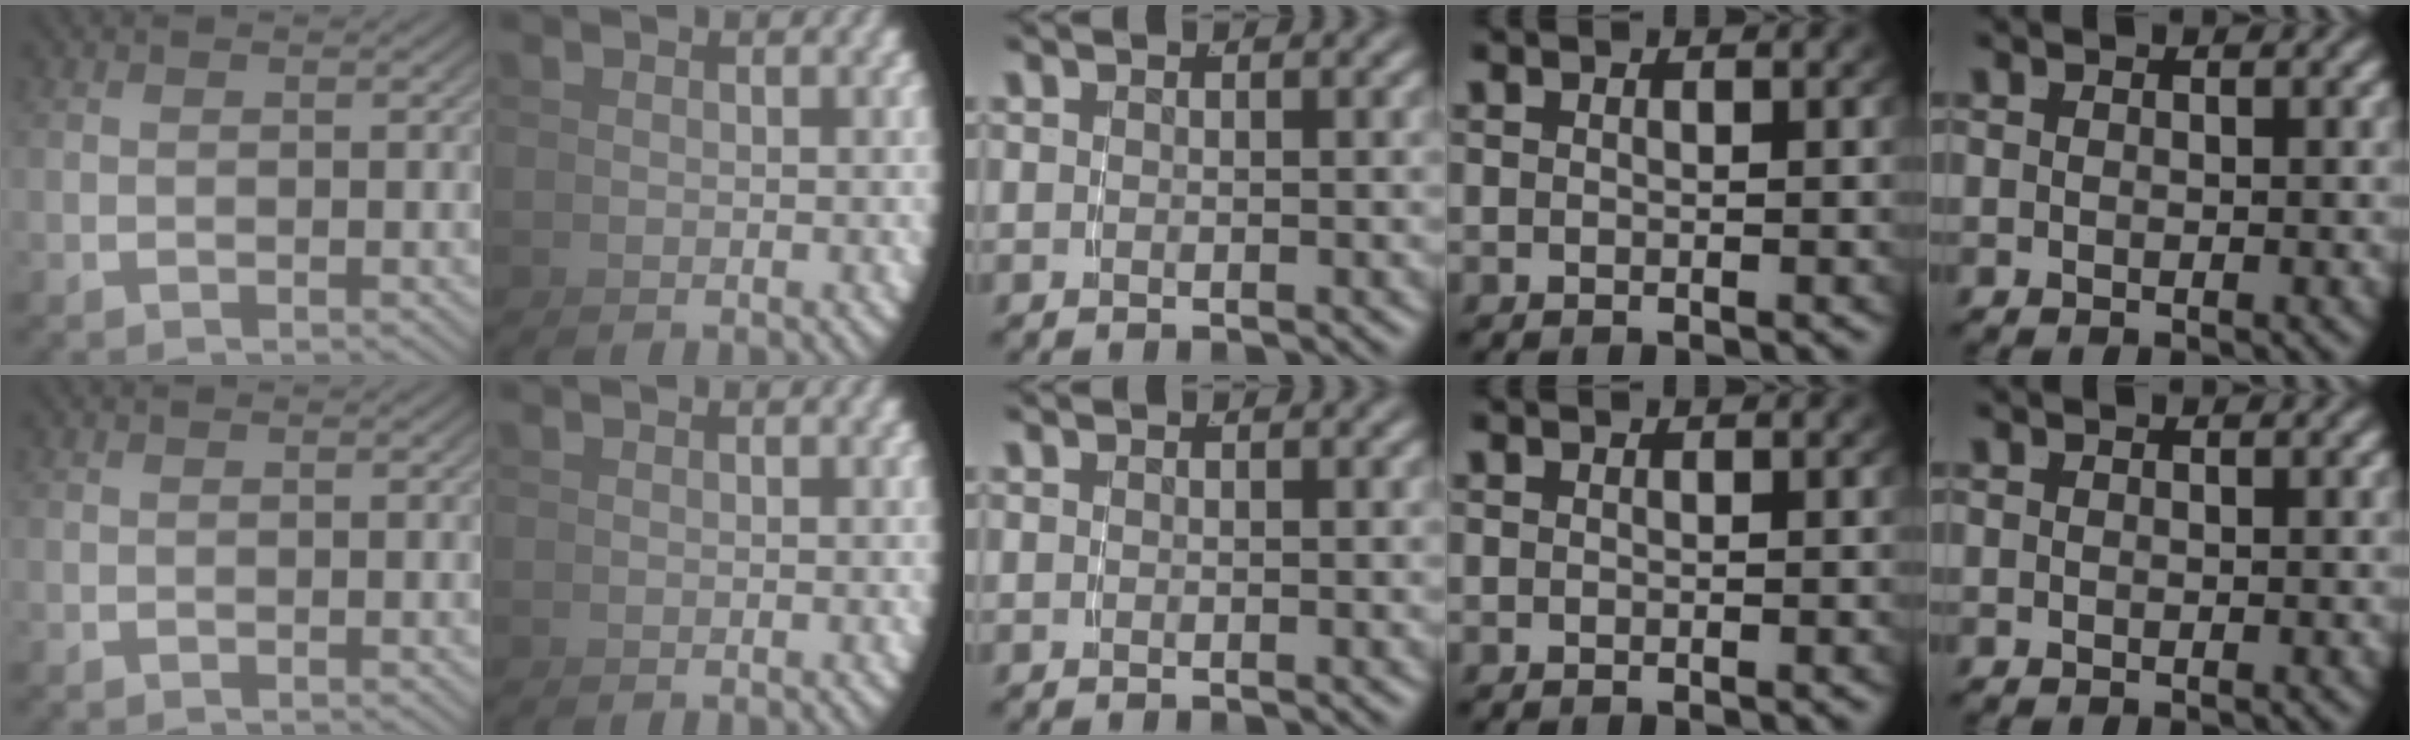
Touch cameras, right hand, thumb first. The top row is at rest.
{}